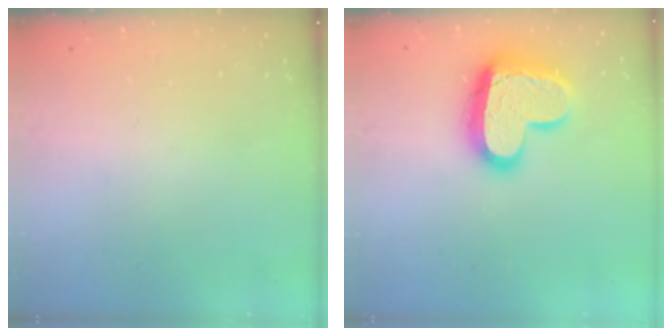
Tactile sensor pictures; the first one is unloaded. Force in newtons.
{"total": 17.9, "press": 17.8, "slide": 1.6}